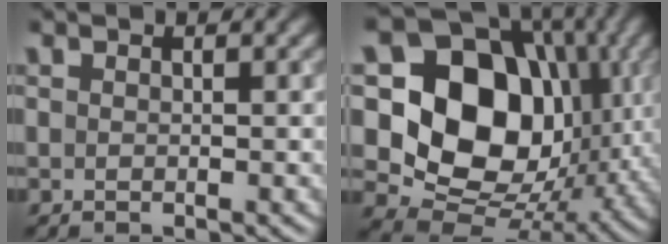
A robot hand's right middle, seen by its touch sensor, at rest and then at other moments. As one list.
[{"total": 14.7, "force": [1.9, 11.3, 9.2], "torque": [-0.141, -0.002, 0.022]}]